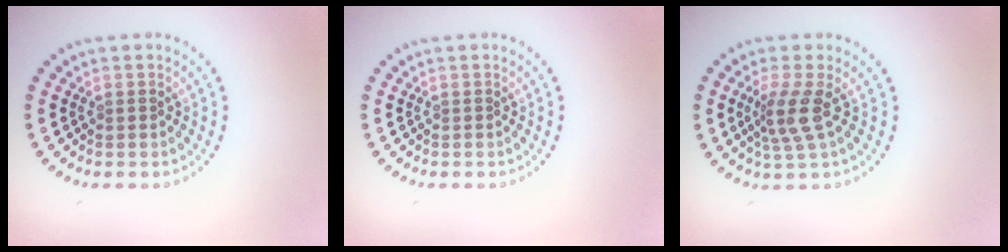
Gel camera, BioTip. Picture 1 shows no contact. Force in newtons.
{"total": 0.0}
{"total": 2.9, "press": 2.2, "slide": 1.9}